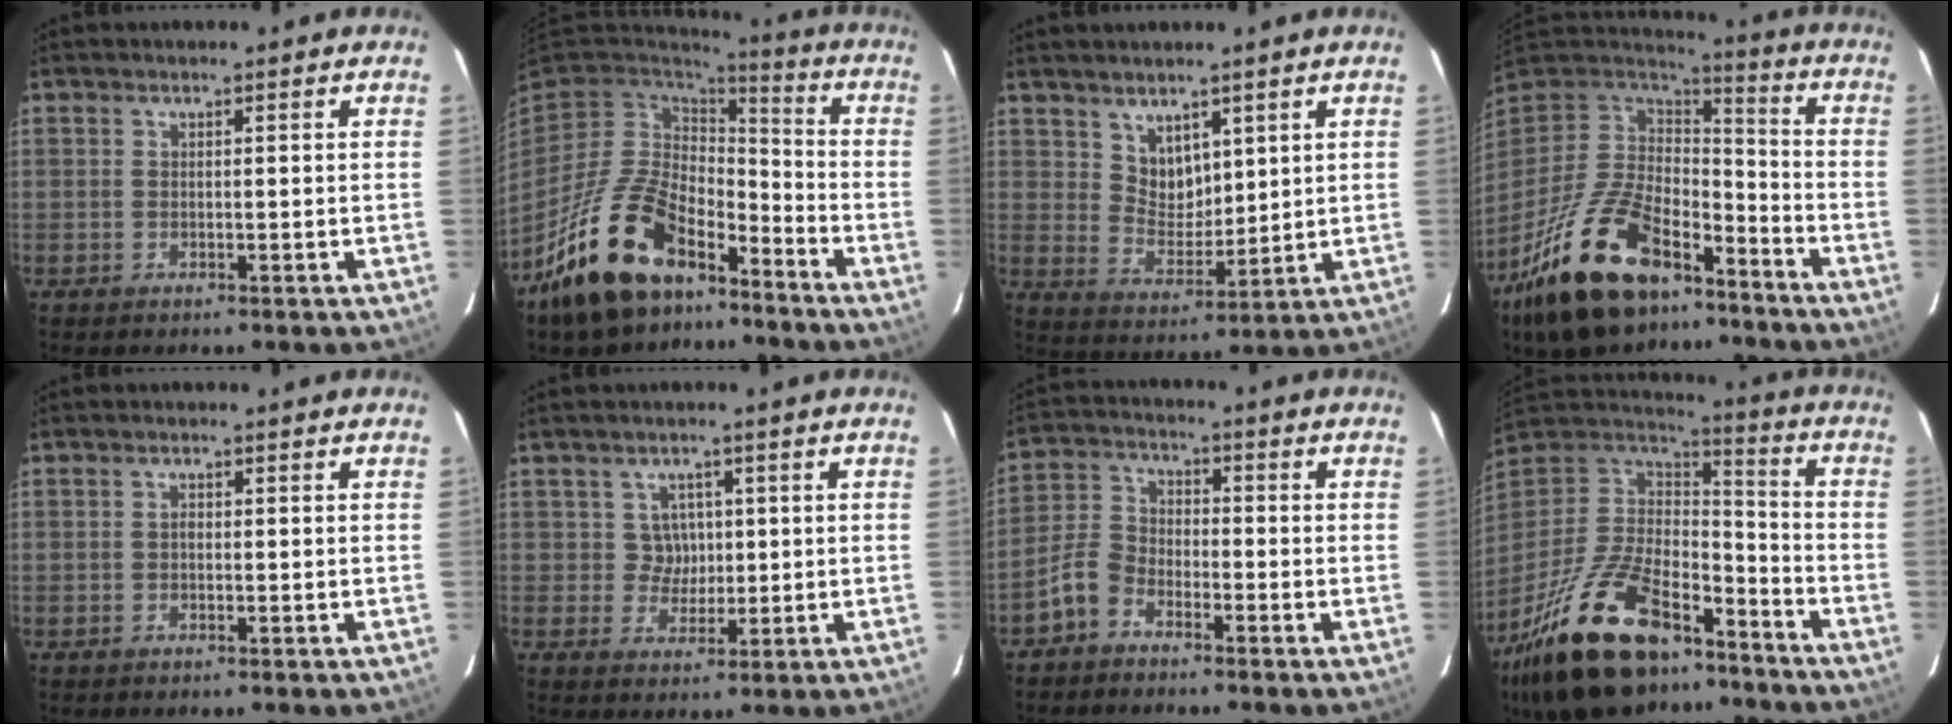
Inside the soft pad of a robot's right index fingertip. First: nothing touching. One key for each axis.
{"total": 20.6, "fx": -13.2, "fy": 10.6, "fz": 11.7, "tx": -0.248, "ty": -0.005, "tz": -0.218}
{"total": 6.4, "fx": 4.0, "fy": 4.2, "fz": 2.6, "tx": -0.036, "ty": 0.001, "tz": 0.084}
{"total": 25.3, "fx": -16.3, "fy": 12.1, "fz": 15.0, "tx": -0.304, "ty": -0.015, "tz": -0.266}
{"total": 0.6, "fx": -0.2, "fy": 0.4, "fz": 0.3, "tx": -0.004, "ty": 0.003, "tz": -0.004}
{"total": 2.5, "fx": 0.7, "fy": 2.4, "fz": 0.2, "tx": 0.000, "ty": 0.007, "tz": 0.012}
{"total": 5.8, "fx": -4.1, "fy": 3.2, "fz": 2.5, "tx": -0.059, "ty": 0.019, "tz": -0.089}
{"total": 28.7, "fx": -19.3, "fy": 12.9, "fz": 16.8, "tx": -0.341, "ty": -0.010, "tz": -0.308}